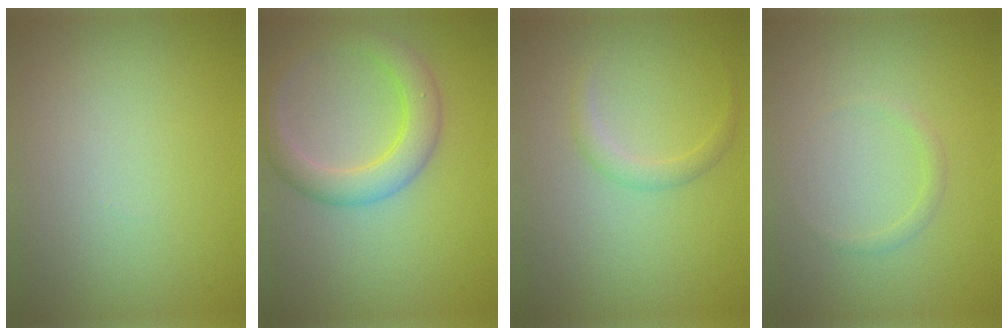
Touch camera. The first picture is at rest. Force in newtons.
{"total": 3.9, "press": 3.9, "slide": 0.2}
{"total": 1.4, "press": 1.3, "slide": 0.1}
{"total": 0.8, "press": 0.8, "slide": 0.0}